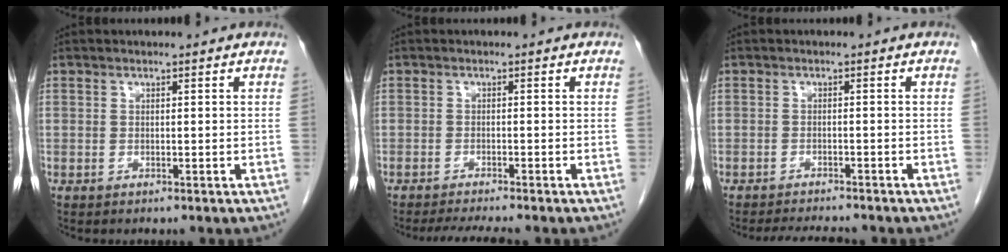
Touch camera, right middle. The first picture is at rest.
{"total": 4.6, "force": [-4.1, -0.2, 2.1], "torque": [-0.031, -0.013, -0.065]}
{"total": 5.0, "force": [-4.8, 0.4, 1.5], "torque": [-0.021, -0.010, -0.073]}